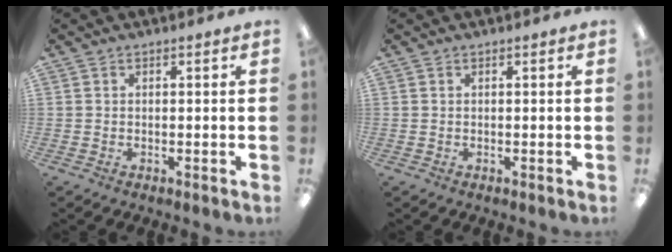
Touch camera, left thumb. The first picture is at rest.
{"total": 0.0}